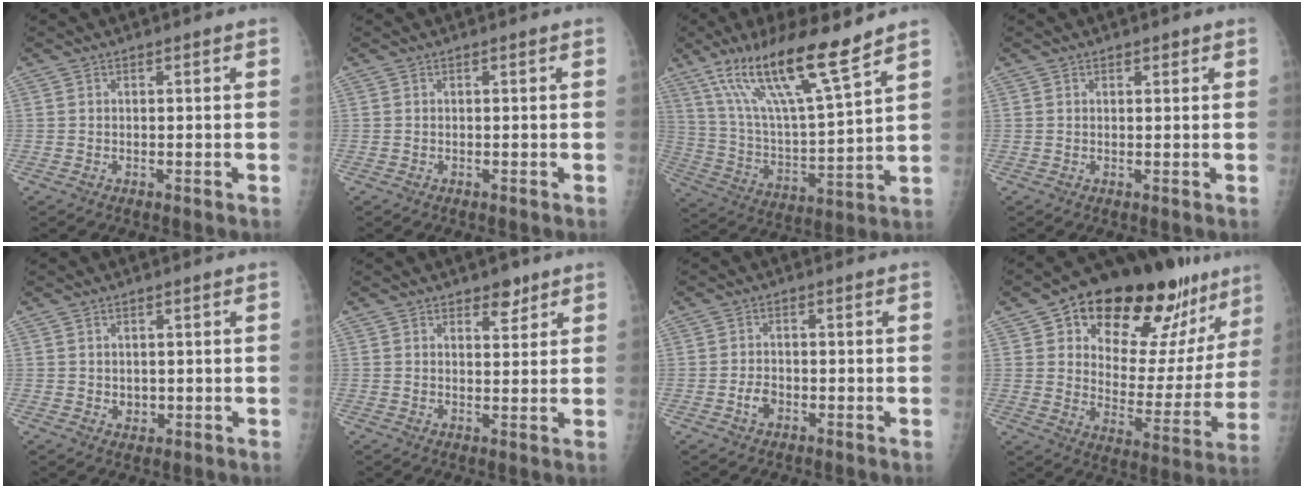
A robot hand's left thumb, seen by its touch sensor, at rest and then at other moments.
{"total": 0.0}
{"total": 19.0, "force": [12.9, 2.5, 13.6], "torque": [-0.230, -0.060, 0.239]}
{"total": 1.0, "force": [0.7, 0.6, 0.4], "torque": [0.002, -0.004, 0.008]}
{"total": 1.9, "force": [0.2, 1.7, 0.9], "torque": [-0.008, -0.003, 0.009]}
{"total": 3.8, "force": [2.6, 2.0, 1.8], "torque": [-0.006, -0.016, 0.038]}
{"total": 2.7, "force": [-1.1, 1.9, 1.6], "torque": [-0.023, 0.008, -0.020]}
{"total": 28.0, "force": [17.5, 12.7, 17.8], "torque": [-0.213, -0.054, 0.254]}